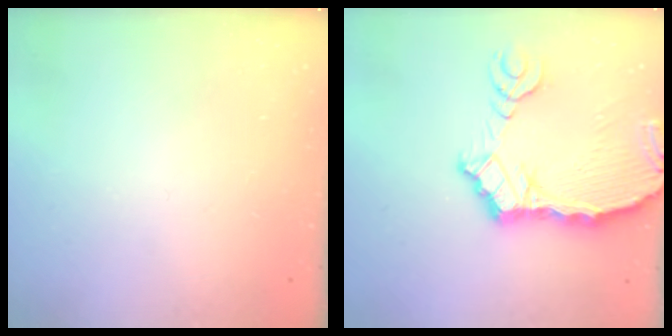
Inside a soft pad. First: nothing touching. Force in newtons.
{"total": 10.9, "press": 10.8, "slide": 1.6}